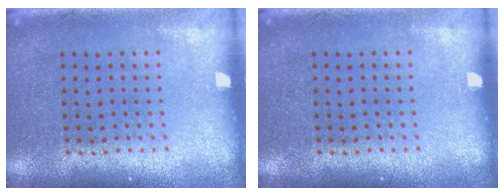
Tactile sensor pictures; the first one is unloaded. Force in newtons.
{"total": 0.0}